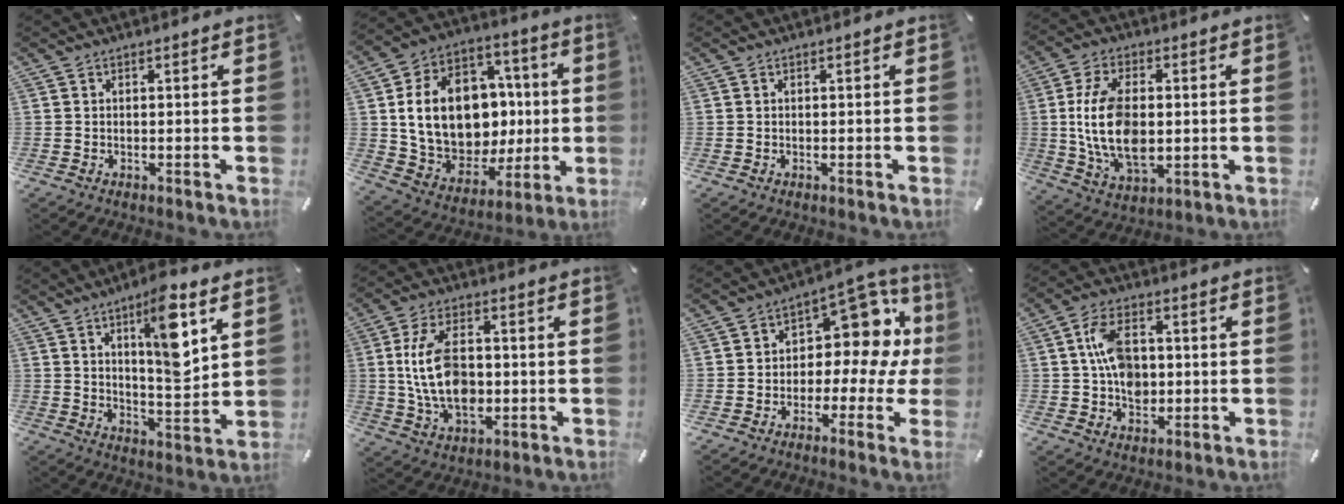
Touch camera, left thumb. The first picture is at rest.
{"total": 20.1, "force": [2.1, 15.8, 12.3], "torque": [-0.241, -0.009, 0.052]}
{"total": 0.0}
{"total": 14.5, "force": [0.5, 8.7, 11.6], "torque": [-0.257, -0.008, 0.007]}
{"total": 13.2, "force": [6.3, 3.8, 10.9], "torque": [-0.155, -0.037, 0.098]}
{"total": 13.6, "force": [0.1, 8.8, 10.4], "torque": [-0.214, 0.002, 0.001]}
{"total": 10.8, "force": [2.2, 7.0, 7.9], "torque": [-0.098, -0.012, 0.036]}
{"total": 9.5, "force": [0.4, 6.8, 6.6], "torque": [-0.115, 0.005, 0.008]}